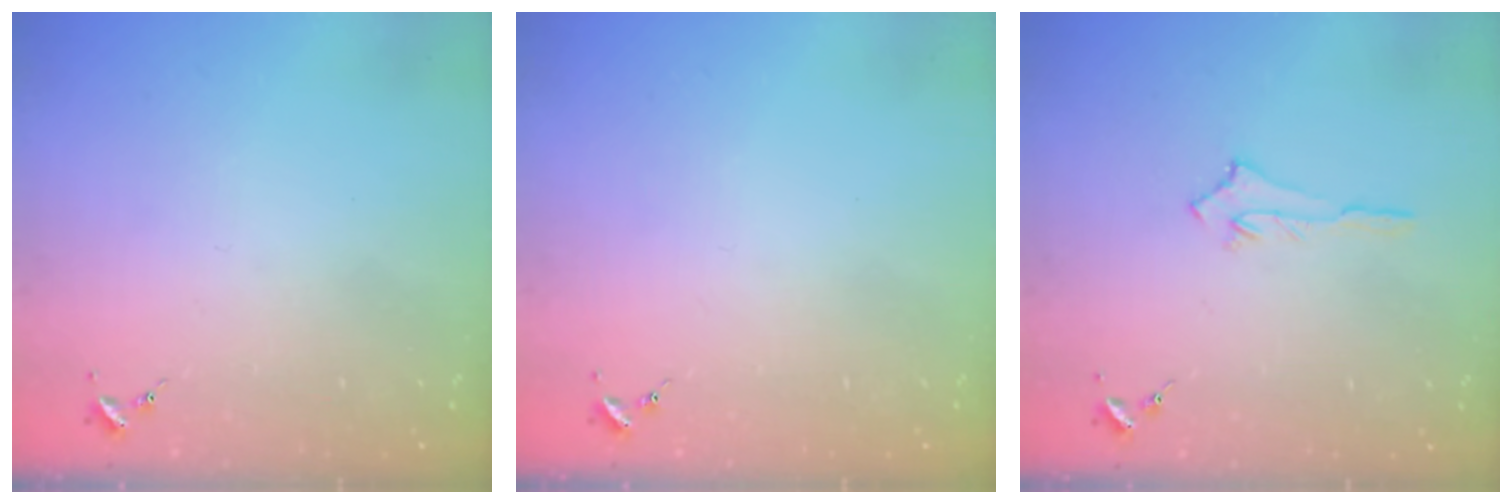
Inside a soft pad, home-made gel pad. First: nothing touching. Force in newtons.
{"total": 0.0}
{"total": 4.3, "press": 4.2, "slide": 0.5}